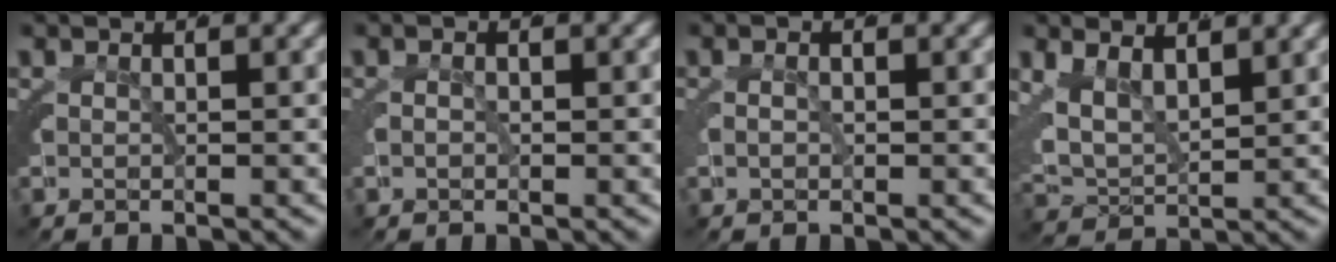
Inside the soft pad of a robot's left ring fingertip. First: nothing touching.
{"total": 0.6, "force": [-0.2, 0.1, 0.6], "torque": [-0.012, -0.003, -0.002]}
{"total": 0.9, "force": [-0.1, 0.2, 0.8], "torque": [-0.018, -0.001, 0.001]}
{"total": 6.4, "force": [1.9, 4.8, 3.8], "torque": [-0.095, -0.014, 0.035]}